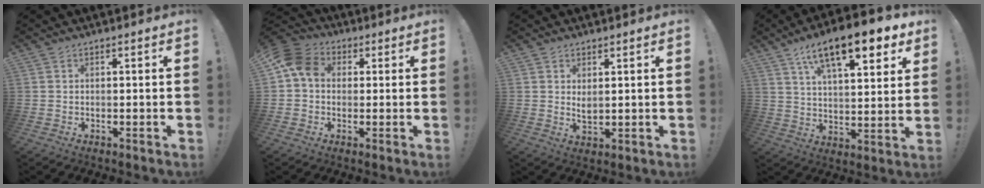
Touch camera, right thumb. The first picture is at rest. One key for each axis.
{"total": 8.6, "fx": 1.8, "fy": 6.8, "fz": 5.1, "tx": -0.086, "ty": 0.007, "tz": 0.039}
{"total": 2.9, "fx": 1.8, "fy": 1.2, "fz": 1.9, "tx": -0.024, "ty": -0.018, "tz": 0.031}
{"total": 16.9, "fx": 9.7, "fy": 6.0, "fz": 12.5, "tx": -0.198, "ty": -0.046, "tz": 0.157}